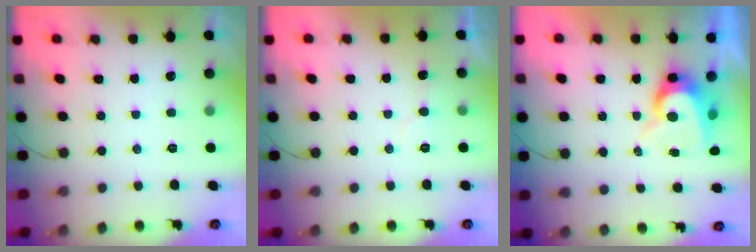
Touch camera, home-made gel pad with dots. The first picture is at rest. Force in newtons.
{"total": 5.3, "press": 5.3, "slide": 0.3}
{"total": 7.7, "press": 7.7, "slide": 0.7}